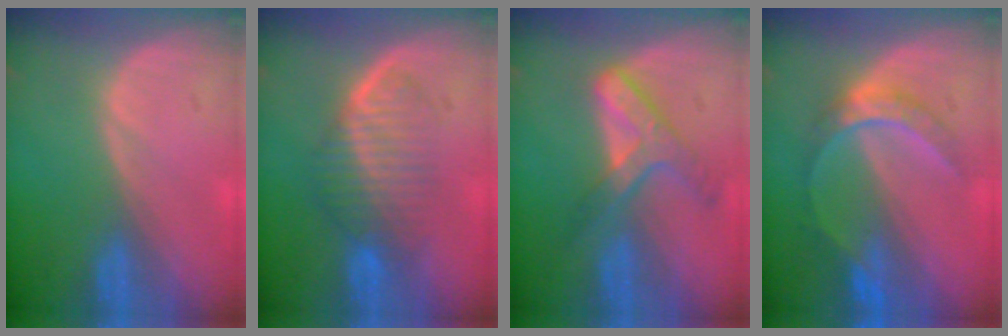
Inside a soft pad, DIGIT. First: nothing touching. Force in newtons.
{"total": 6.5, "press": 6.3, "slide": 1.8}
{"total": 6.8, "press": 5.9, "slide": 3.4}
{"total": 6.3, "press": 5.5, "slide": 3.1}